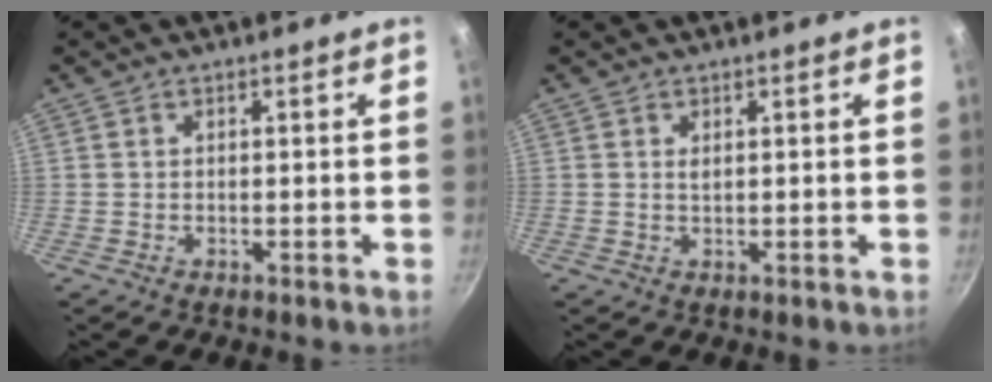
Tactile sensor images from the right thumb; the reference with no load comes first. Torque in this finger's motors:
{"motor_torque": [0.27, 0.23, 0.21, 0.32, 0.08]}